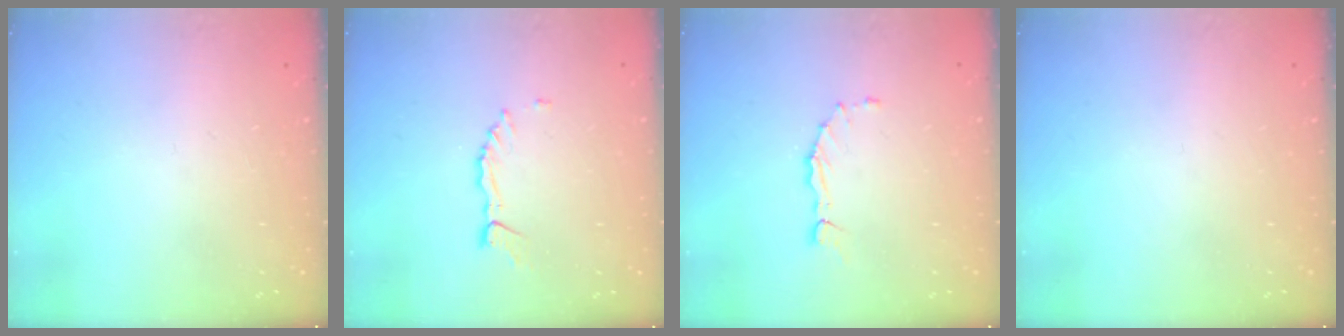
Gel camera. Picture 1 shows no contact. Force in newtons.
{"total": 2.8, "press": 2.7, "slide": 0.3}
{"total": 1.6, "press": 1.6, "slide": 0.3}
{"total": 0.0}